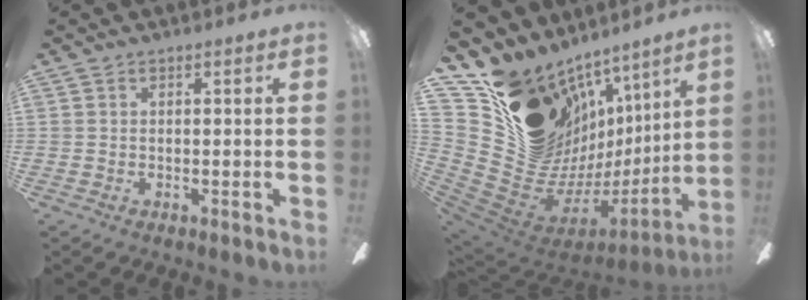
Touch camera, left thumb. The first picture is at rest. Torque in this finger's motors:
{"motor_torque": [3.21, 1.79, 1.36, -1.41, 0.30]}